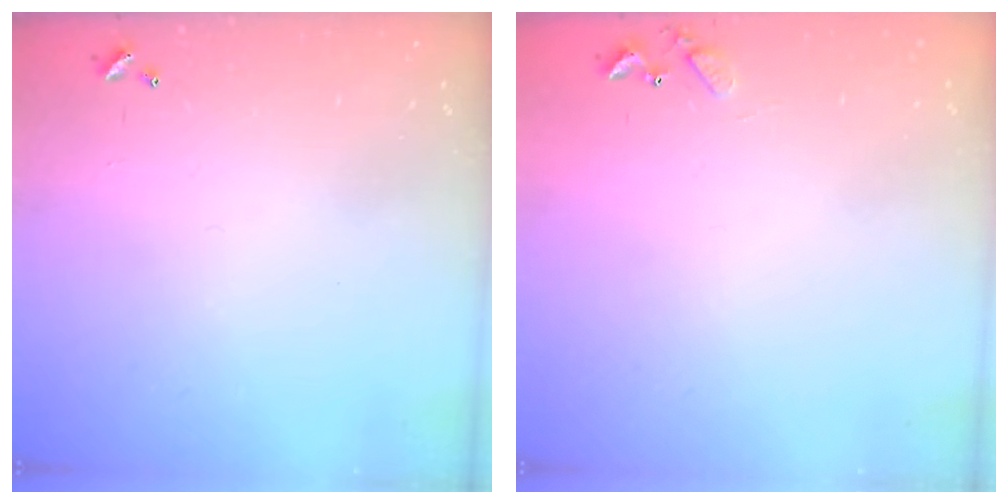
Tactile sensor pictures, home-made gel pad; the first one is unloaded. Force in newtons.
{"total": 5.5, "press": 5.5, "slide": 0.4}